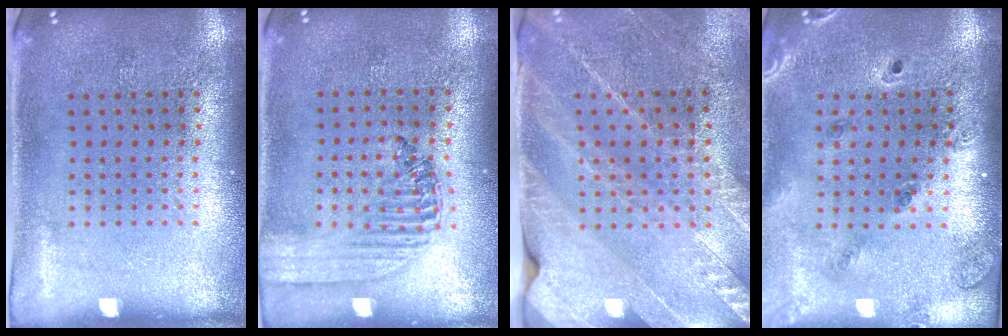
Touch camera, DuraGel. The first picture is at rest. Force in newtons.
{"total": 1.5, "press": 1.4, "slide": 0.6}
{"total": 2.6, "press": 2.6, "slide": 0.0}
{"total": 1.4, "press": 1.3, "slide": 0.2}